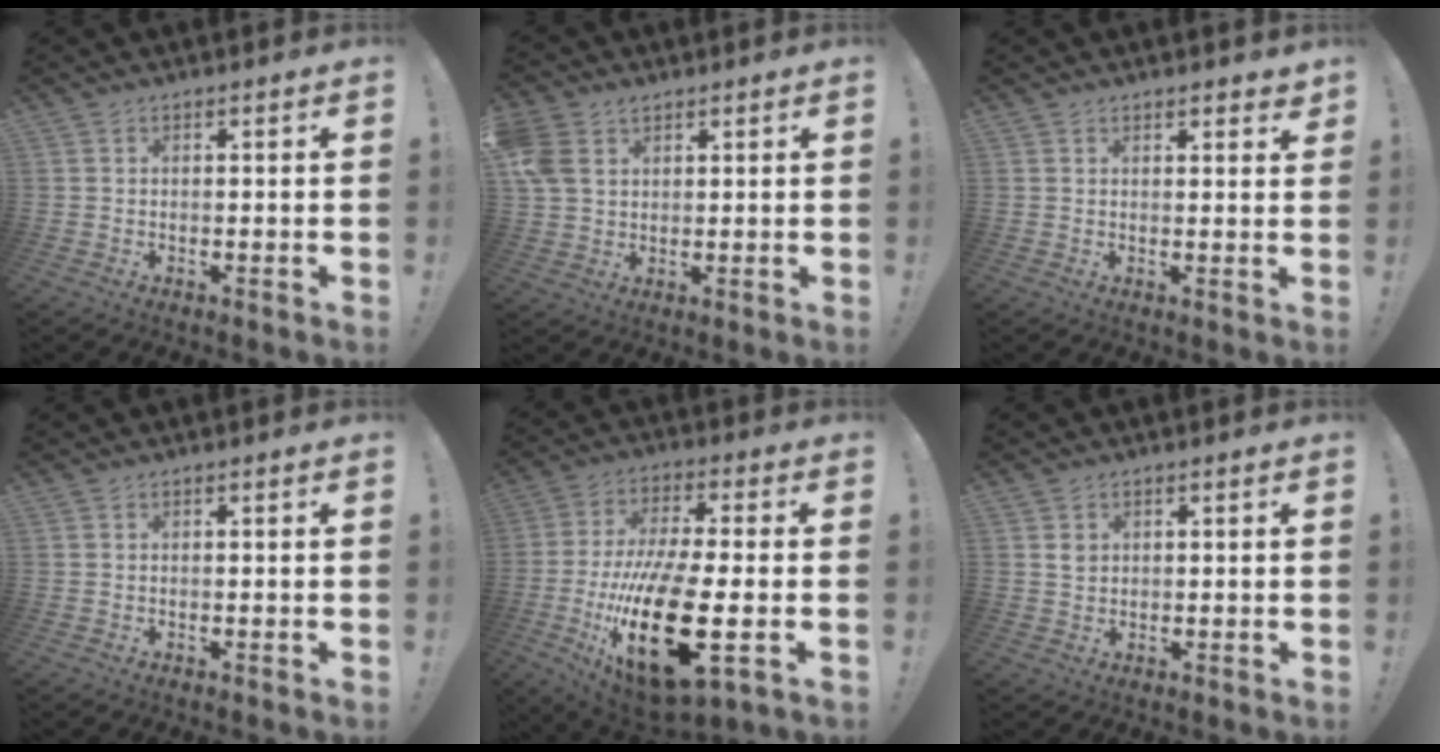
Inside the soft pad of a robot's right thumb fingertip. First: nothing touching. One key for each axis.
{"total": 7.6, "fx": 3.4, "fy": 5.4, "fz": 4.1, "tx": -0.086, "ty": -0.005, "tz": 0.069}
{"total": 2.3, "fx": 1.9, "fy": 0.9, "fz": 0.9, "tx": 0.003, "ty": -0.013, "tz": 0.030}
{"total": 0.0}
{"total": 25.8, "fx": -6.6, "fy": 10.1, "fz": 22.8, "tx": -0.443, "ty": 0.022, "tz": -0.094}
{"total": 2.3, "fx": 0.9, "fy": 2.1, "fz": 0.3, "tx": 0.015, "ty": -0.010, "tz": 0.013}